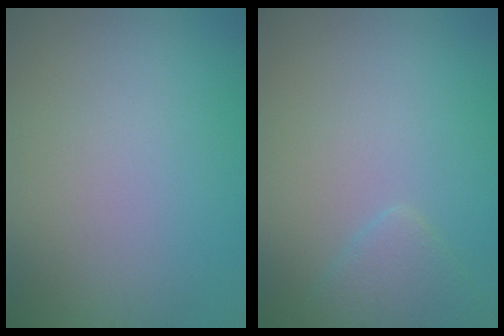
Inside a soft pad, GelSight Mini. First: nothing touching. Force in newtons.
{"total": 2.3, "press": 2.3, "slide": 0.1}